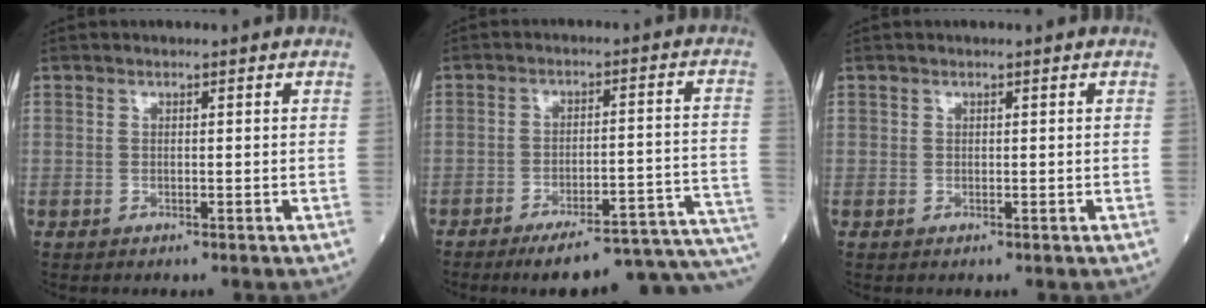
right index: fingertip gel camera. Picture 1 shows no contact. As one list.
[{"total": 18.4, "force": [-16.0, 0.4, 9.1], "torque": [-0.049, 0.024, -0.207]}, {"total": 0.0}]